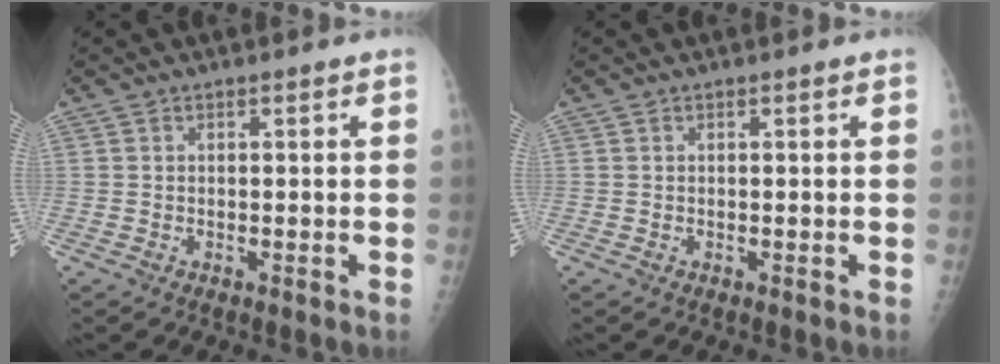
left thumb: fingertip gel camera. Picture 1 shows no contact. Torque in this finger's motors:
{"motor_torque": [0.03, 0.04, -0.06, -0.01, 0.00]}